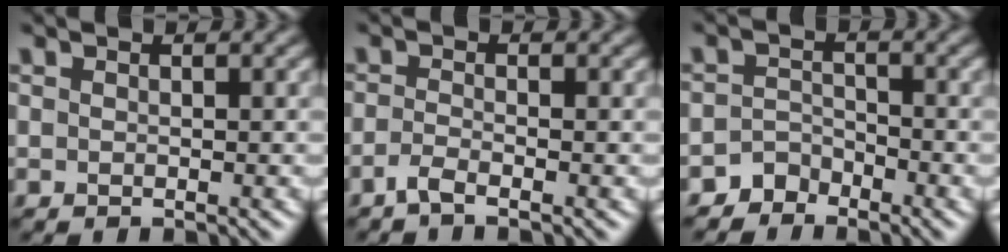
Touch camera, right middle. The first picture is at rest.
{"total": 1.5, "force": [-1.1, 0.2, 1.0], "torque": [-0.023, -0.004, -0.030]}
{"total": 2.0, "force": [-1.8, 1.0, -0.1], "torque": [0.007, 0.012, -0.036]}